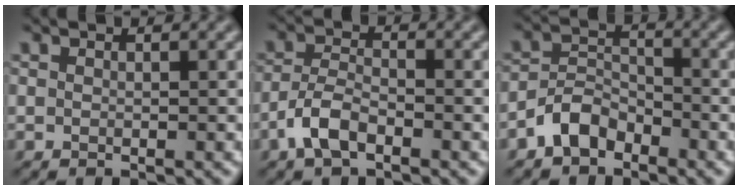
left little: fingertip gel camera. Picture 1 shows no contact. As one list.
[{"total": 3.4, "force": [-2.2, 1.4, 2.3], "torque": [-0.046, 0.005, -0.050]}, {"total": 3.5, "force": [-2.6, 1.9, 1.4], "torque": [-0.025, 0.011, -0.058]}]